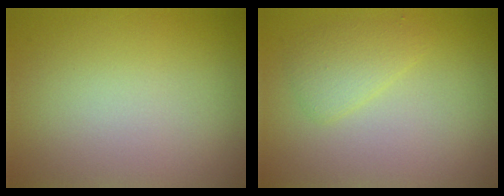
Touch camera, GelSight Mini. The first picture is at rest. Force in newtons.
{"total": 1.9, "press": 1.9, "slide": 0.1}